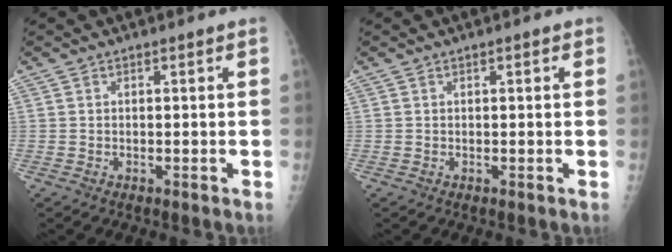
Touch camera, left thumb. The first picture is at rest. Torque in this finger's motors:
{"motor_torque": [-0.24, -0.06, -0.24, -0.16, 0.03]}